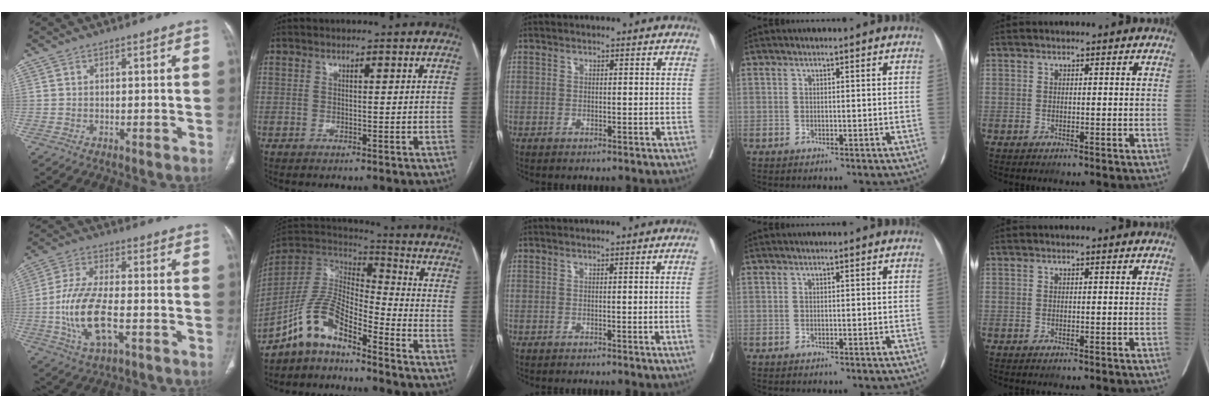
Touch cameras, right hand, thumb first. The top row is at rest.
{"thumb": {"total": 13.0, "force": [-3.0, 5.5, 11.4], "torque": [-0.234, 0.010, -0.056]}, "index": {"total": 10.0, "force": [-7.4, 3.0, 5.9], "torque": [-0.133, 0.028, -0.146]}, "middle": {"total": 2.2, "force": [-0.3, -0.7, 2.0], "torque": [-0.023, -0.003, -0.003]}}